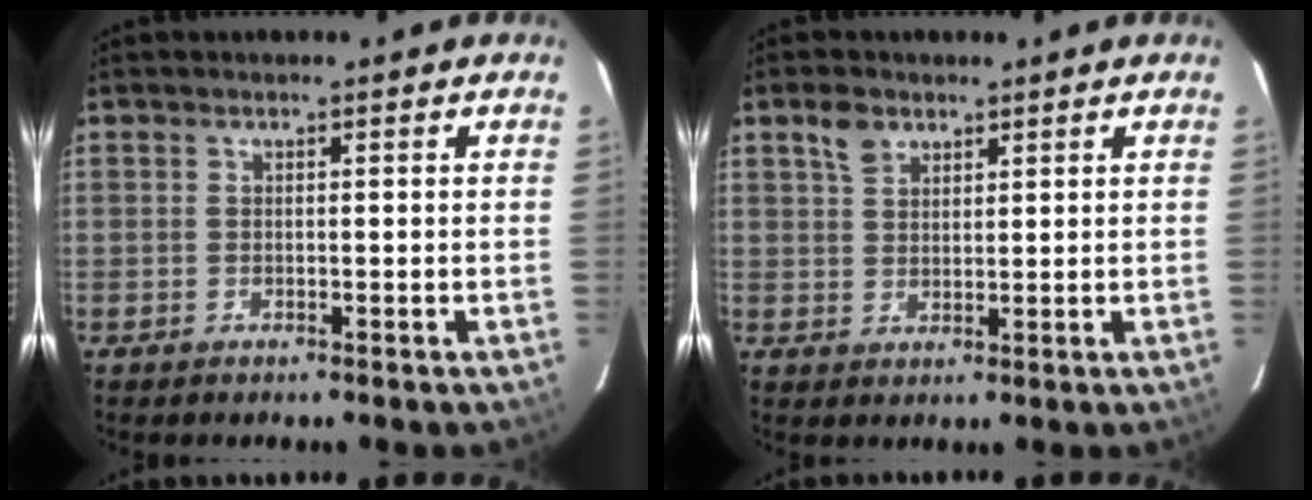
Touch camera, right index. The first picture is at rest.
{"total": 3.8, "force": [2.4, 2.1, 2.0], "torque": [-0.037, 0.009, 0.049]}